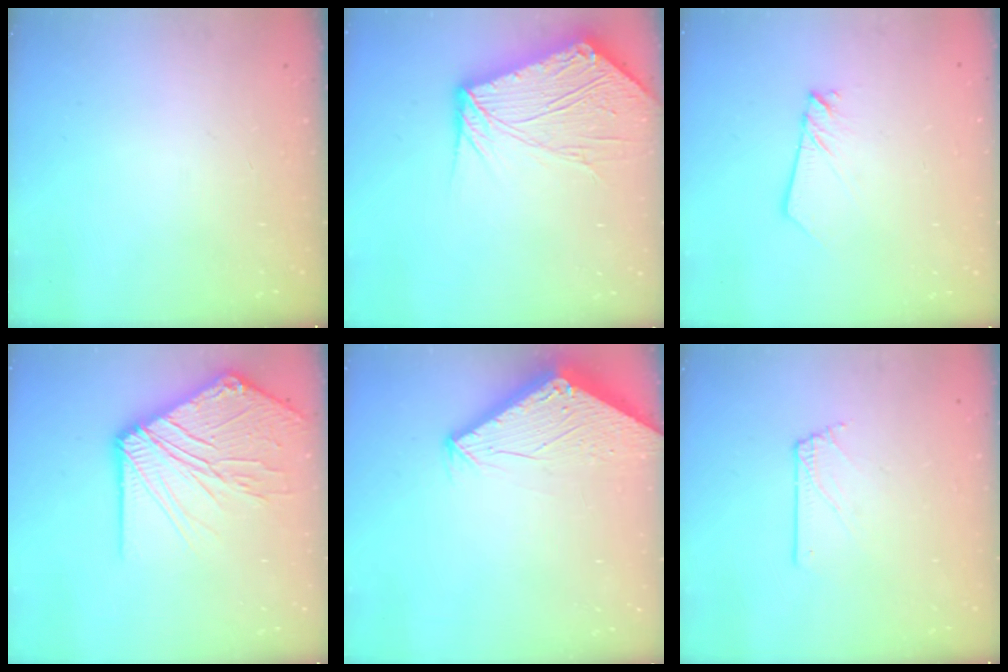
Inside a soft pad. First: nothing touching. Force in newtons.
{"total": 16.8, "press": 16.7, "slide": 2.1}
{"total": 2.7, "press": 2.6, "slide": 0.3}
{"total": 19.9, "press": 19.8, "slide": 2.6}
{"total": 2.8, "press": 2.8, "slide": 0.1}
{"total": 1.6, "press": 1.6, "slide": 0.2}